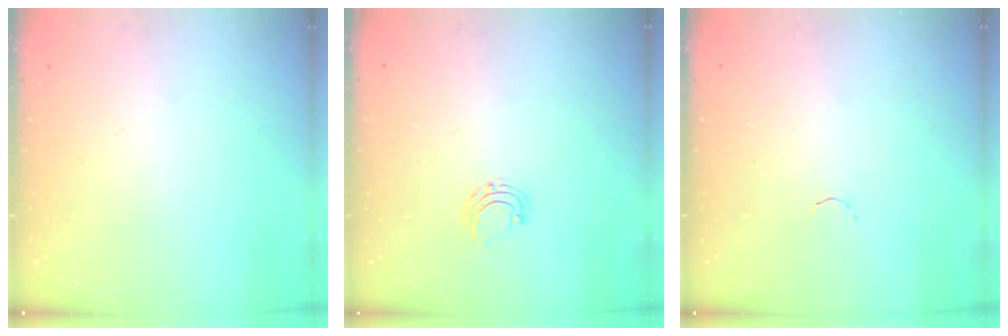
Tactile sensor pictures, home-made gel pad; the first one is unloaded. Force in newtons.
{"total": 6.5, "press": 6.5, "slide": 0.4}
{"total": 1.7, "press": 1.6, "slide": 0.5}